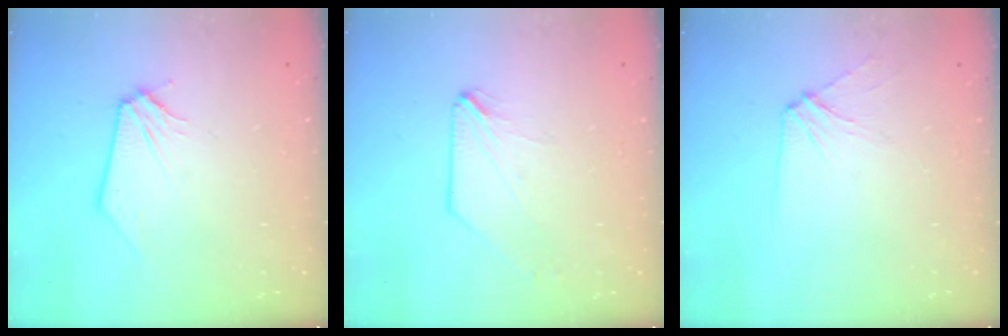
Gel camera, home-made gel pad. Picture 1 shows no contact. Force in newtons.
{"total": 1.4, "press": 1.4, "slide": 0.2}
{"total": 6.4, "press": 6.3, "slide": 0.7}